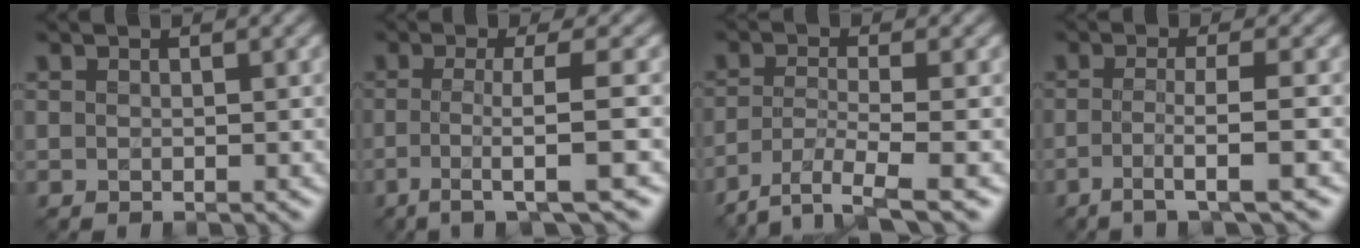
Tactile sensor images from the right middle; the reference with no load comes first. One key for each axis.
{"total": 4.9, "fx": -1.3, "fy": 0.7, "fz": 4.7, "tx": -0.071, "ty": -0.007, "tz": -0.029}
{"total": 4.9, "fx": -3.5, "fy": 1.1, "fz": 3.3, "tx": -0.065, "ty": -0.012, "tz": -0.072}
{"total": 3.7, "fx": -1.5, "fy": 0.5, "fz": 3.4, "tx": -0.051, "ty": -0.001, "tz": -0.038}